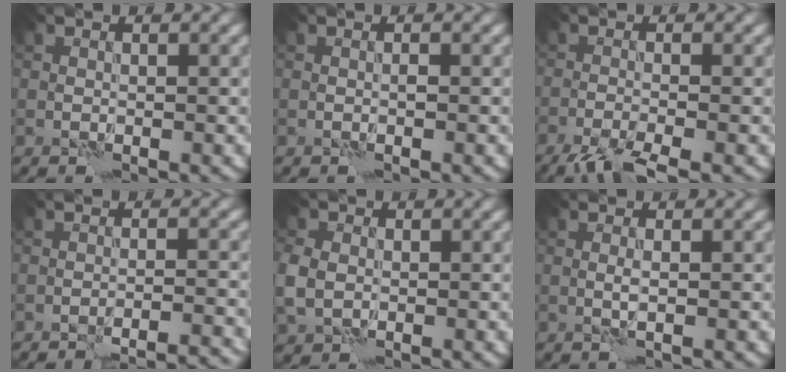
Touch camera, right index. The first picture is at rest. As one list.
[{"total": 0.0}, {"total": 4.8, "force": [-3.6, 0.7, 3.2], "torque": [-0.053, -0.007, -0.075]}, {"total": 7.6, "force": [-7.1, 1.1, 2.2], "torque": [-0.019, 0.023, -0.086]}, {"total": 3.5, "force": [-0.3, 2.9, 1.9], "torque": [-0.056, -0.003, -0.010]}, {"total": 0.8, "force": [0.1, 0.0, 0.8], "torque": [-0.017, 0.000, 0.001]}]